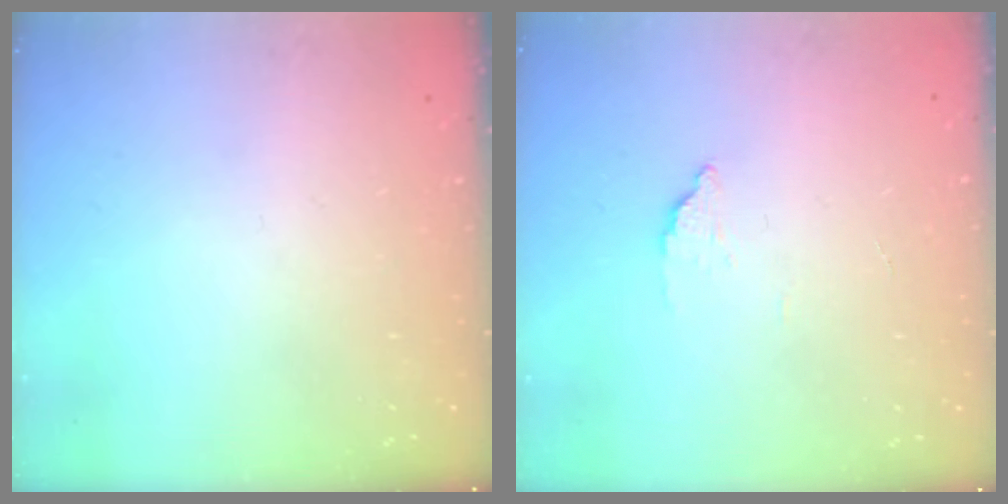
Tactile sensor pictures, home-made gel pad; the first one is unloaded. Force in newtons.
{"total": 2.2, "press": 2.2, "slide": 0.2}